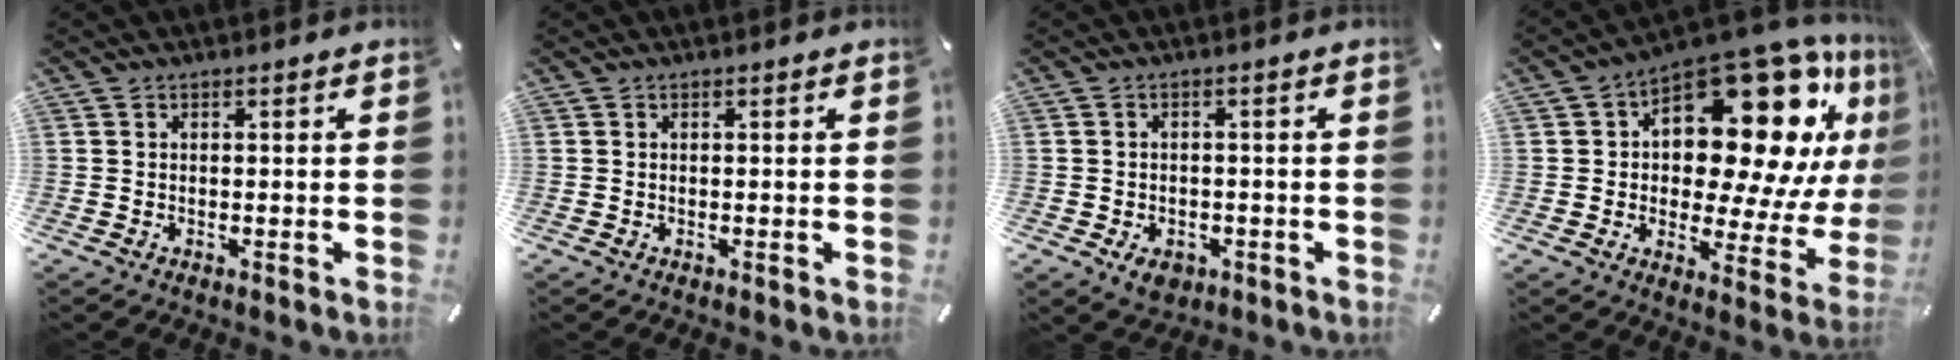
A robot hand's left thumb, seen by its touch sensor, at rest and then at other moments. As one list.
[{"total": 0.0}, {"total": 4.0, "force": [-1.8, 2.9, 2.1], "torque": [-0.047, 0.003, -0.033]}, {"total": 24.0, "force": [11.3, 11.7, 17.6], "torque": [-0.240, -0.102, 0.188]}]